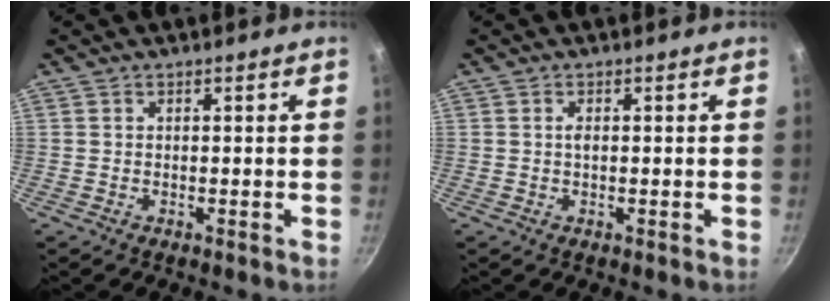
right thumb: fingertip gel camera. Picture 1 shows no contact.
{"total": 1.0, "force": [0.1, 0.5, 0.8], "torque": [-0.015, 0.002, 0.001]}